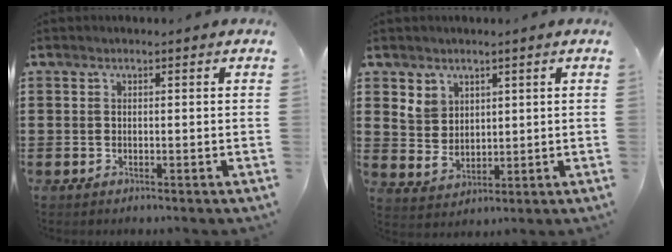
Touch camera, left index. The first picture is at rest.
{"total": 4.6, "force": [2.8, 3.5, 1.2], "torque": [-0.031, 0.006, 0.051]}